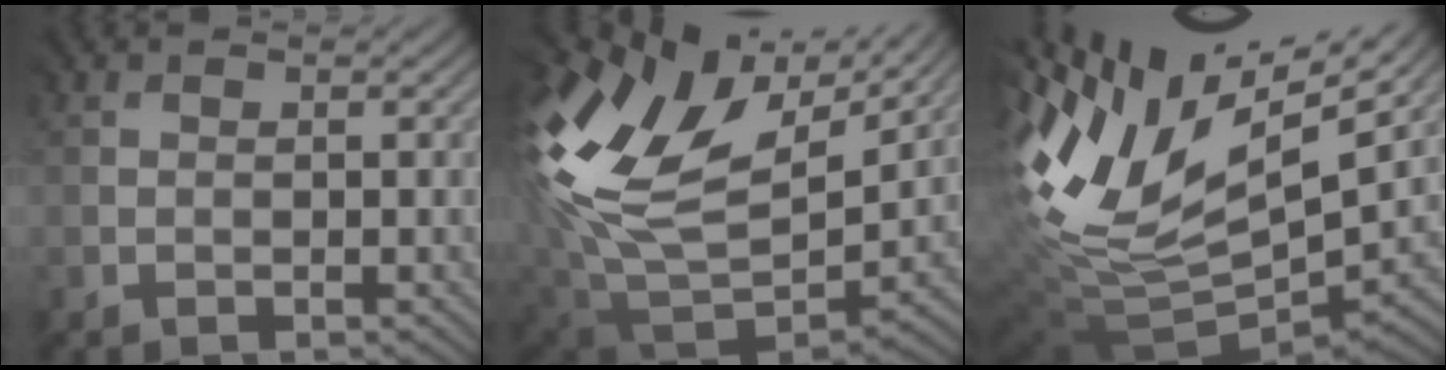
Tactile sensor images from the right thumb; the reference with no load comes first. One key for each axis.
{"total": 17.9, "fx": 7.0, "fy": 11.6, "fz": 11.8, "tx": -0.287, "ty": 0.009, "tz": 0.131}
{"total": 13.6, "fx": 5.8, "fy": 7.1, "fz": 10.0, "tx": -0.245, "ty": -0.001, "tz": 0.129}